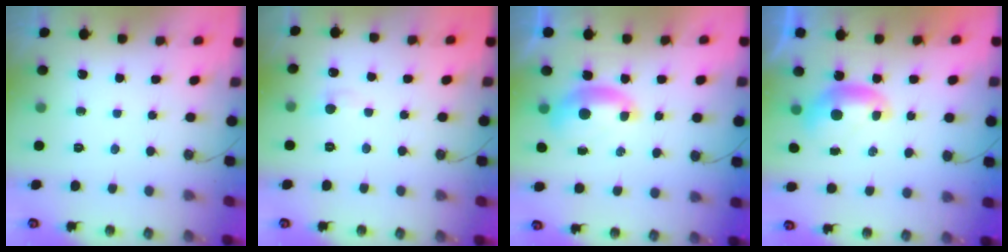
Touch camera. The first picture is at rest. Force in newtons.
{"total": 0.8, "press": 0.5, "slide": 0.6}
{"total": 1.7, "press": 1.6, "slide": 0.6}
{"total": 0.0}